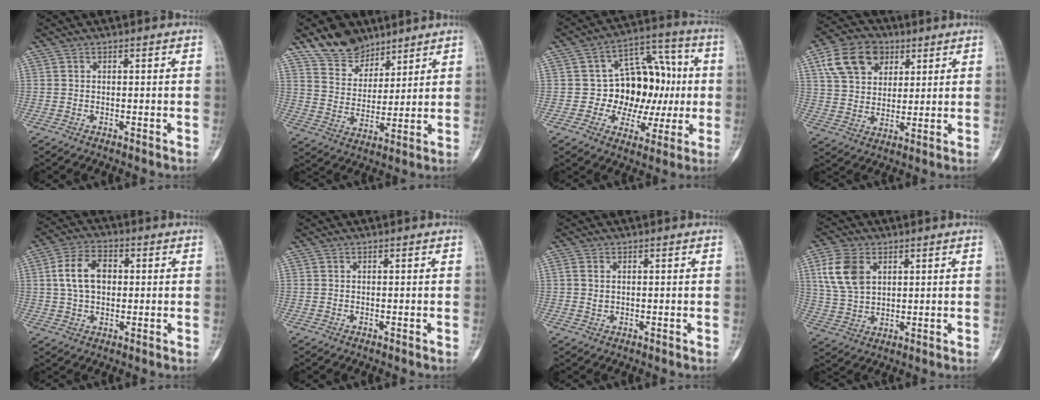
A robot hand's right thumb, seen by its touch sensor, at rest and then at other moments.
{"total": 10.5, "force": [8.1, 6.2, 2.4], "torque": [-0.007, -0.052, 0.155]}
{"total": 16.3, "force": [-0.1, 12.0, 10.9], "torque": [-0.090, 0.038, 0.005]}
{"total": 13.0, "force": [5.8, 9.4, 6.9], "torque": [-0.098, -0.008, 0.103]}
{"total": 9.3, "force": [1.3, 6.2, 6.7], "torque": [-0.108, 0.013, 0.022]}
{"total": 0.0}
{"total": 1.7, "force": [0.2, 1.2, 1.2], "torque": [-0.026, -0.003, 0.008]}
{"total": 9.9, "force": [3.6, 6.6, 6.5], "torque": [-0.121, -0.005, 0.076]}